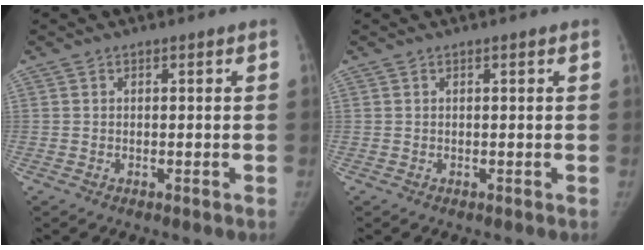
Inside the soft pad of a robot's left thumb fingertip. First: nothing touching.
{"total": 0.0}